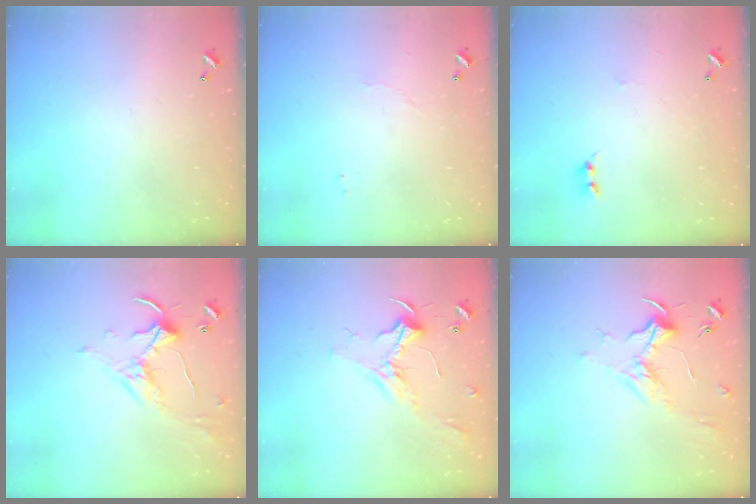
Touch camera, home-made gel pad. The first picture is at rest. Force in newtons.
{"total": 1.8, "press": 1.8, "slide": 0.4}
{"total": 1.2, "press": 1.1, "slide": 0.5}
{"total": 1.7, "press": 1.5, "slide": 0.9}
{"total": 2.3, "press": 2.2, "slide": 0.6}
{"total": 1.7, "press": 1.5, "slide": 0.7}